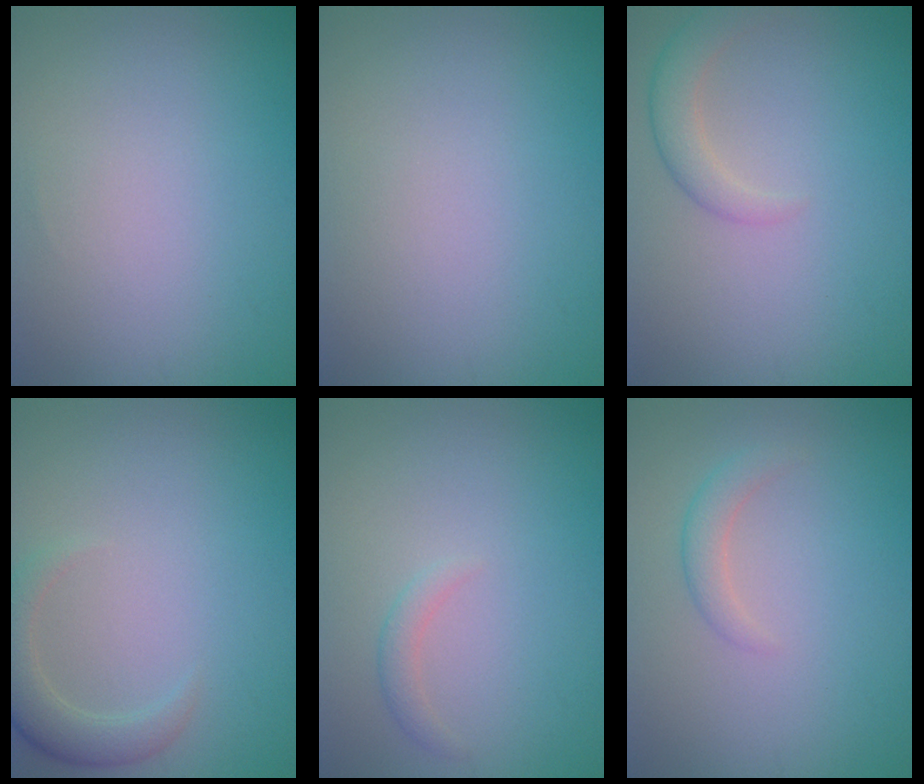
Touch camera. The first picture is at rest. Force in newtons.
{"total": 0.0}
{"total": 2.4, "press": 2.4, "slide": 0.2}
{"total": 2.9, "press": 2.8, "slide": 0.3}
{"total": 1.1, "press": 1.1, "slide": 0.1}
{"total": 1.6, "press": 1.6, "slide": 0.1}